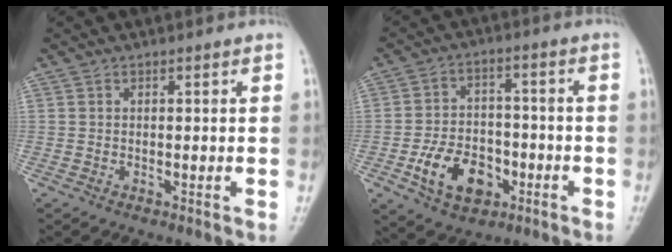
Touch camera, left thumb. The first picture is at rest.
{"total": 11.5, "force": [-4.6, 7.8, 7.2], "torque": [-0.097, 0.025, -0.076]}